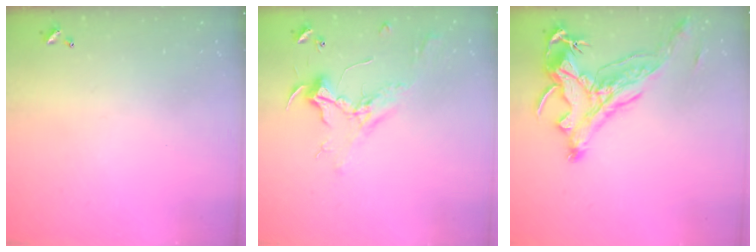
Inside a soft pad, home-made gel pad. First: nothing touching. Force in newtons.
{"total": 2.4, "press": 2.3, "slide": 0.8}
{"total": 2.9, "press": 2.5, "slide": 1.3}